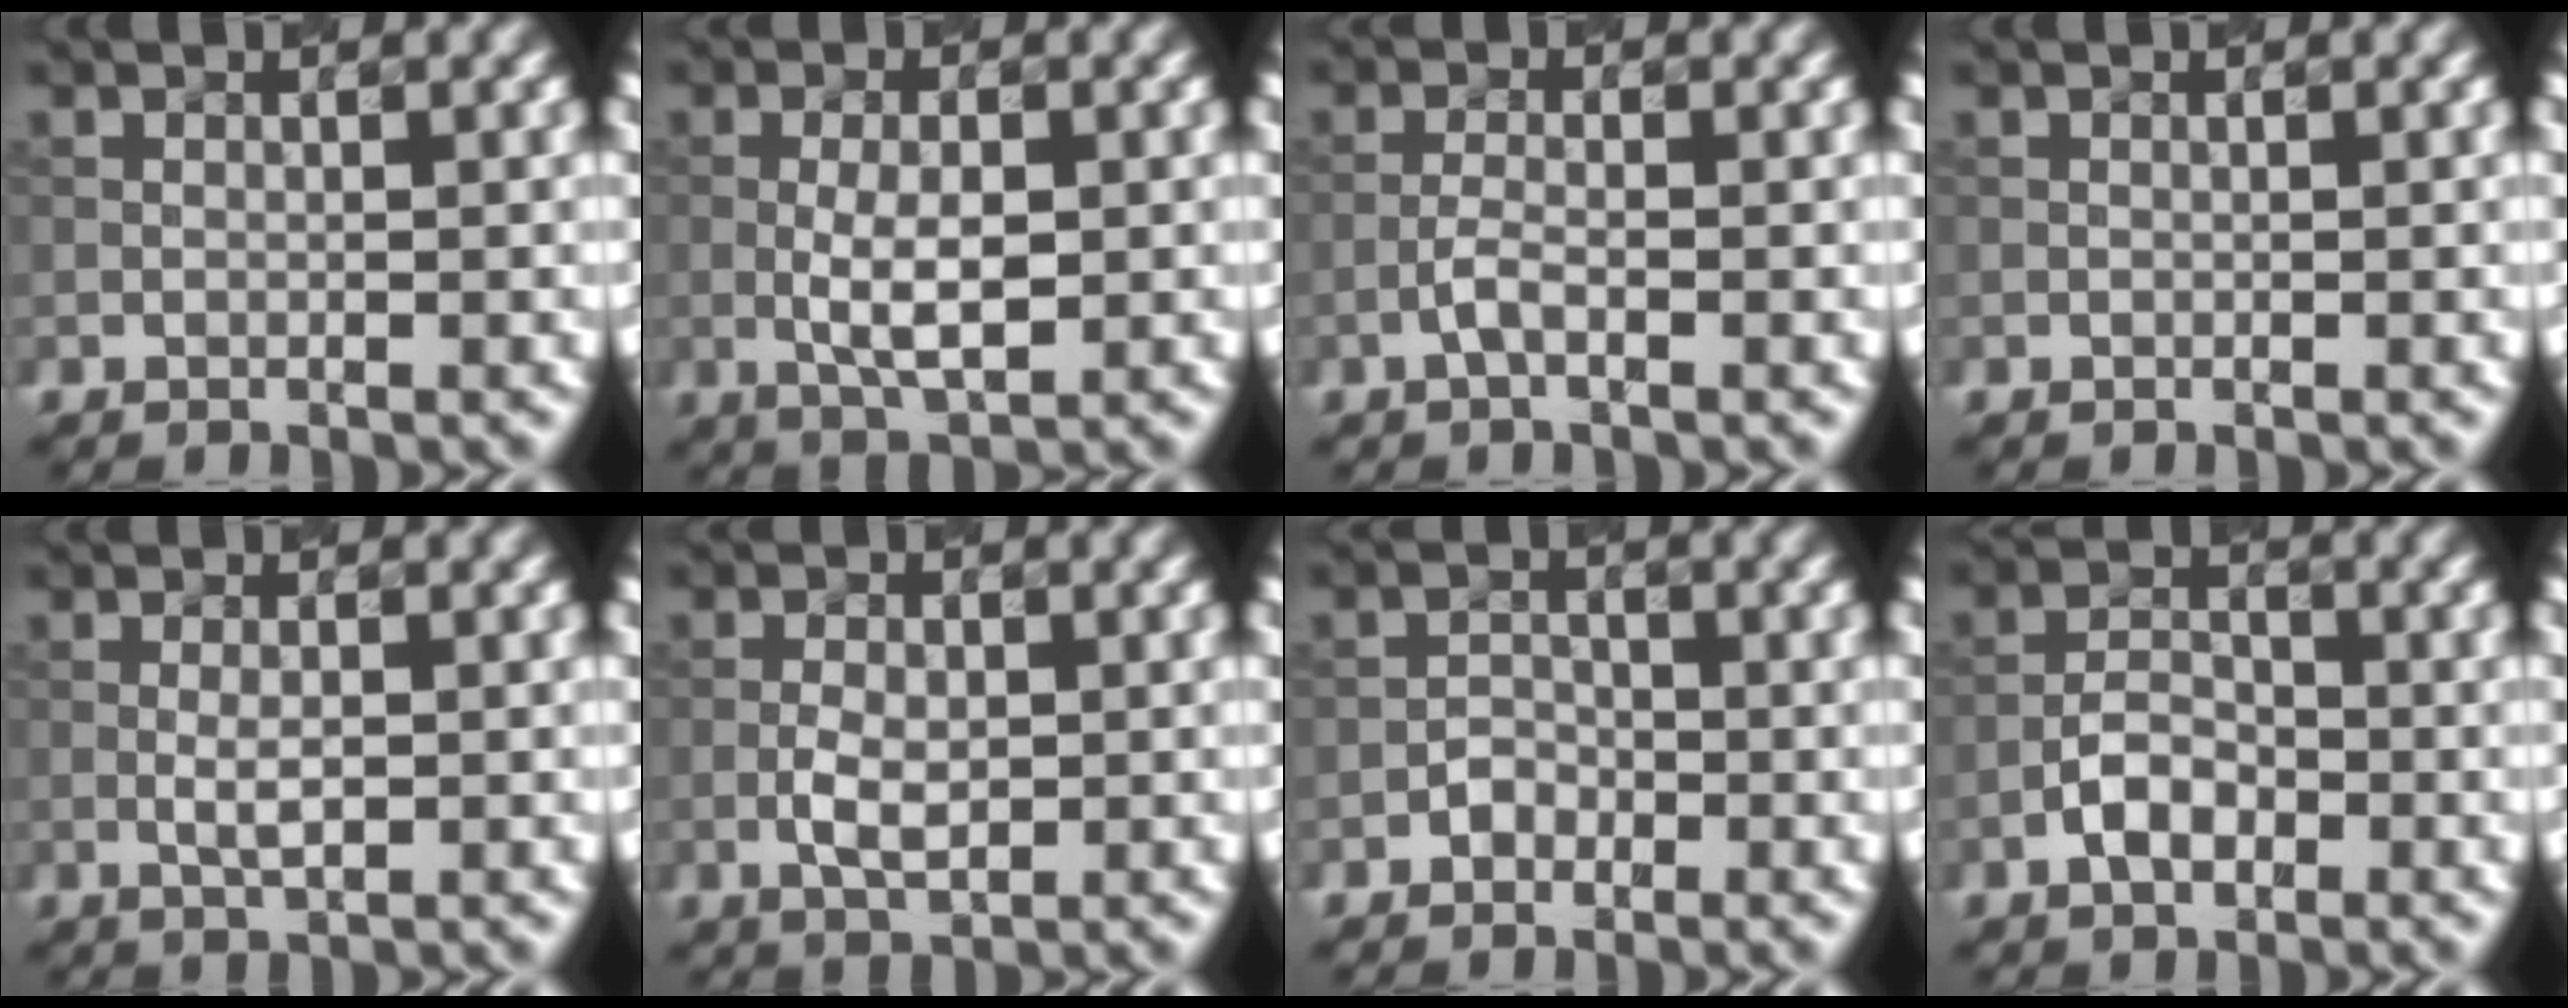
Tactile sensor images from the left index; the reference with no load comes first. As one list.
[{"total": 3.7, "force": [-0.4, 1.4, 3.4], "torque": [-0.068, -0.002, -0.006]}, {"total": 1.6, "force": [-0.8, 0.4, 1.3], "torque": [-0.028, 0.005, -0.020]}, {"total": 0.0}, {"total": 1.7, "force": [-0.2, 0.5, 1.6], "torque": [-0.032, -0.001, -0.003]}, {"total": 2.8, "force": [-0.6, 1.5, 2.3], "torque": [-0.043, 0.001, -0.010]}, {"total": 1.5, "force": [-0.8, 1.1, 0.5], "torque": [-0.005, 0.007, -0.015]}, {"total": 3.0, "force": [-1.4, 1.7, 2.0], "torque": [-0.034, 0.008, -0.029]}]